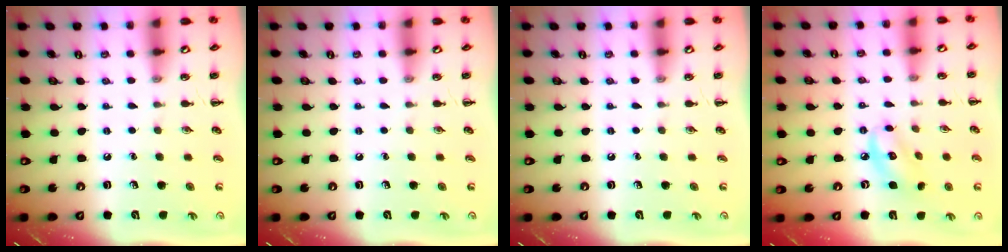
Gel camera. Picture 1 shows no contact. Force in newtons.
{"total": 0.0}
{"total": 0.0}
{"total": 7.5, "press": 7.5, "slide": 0.3}